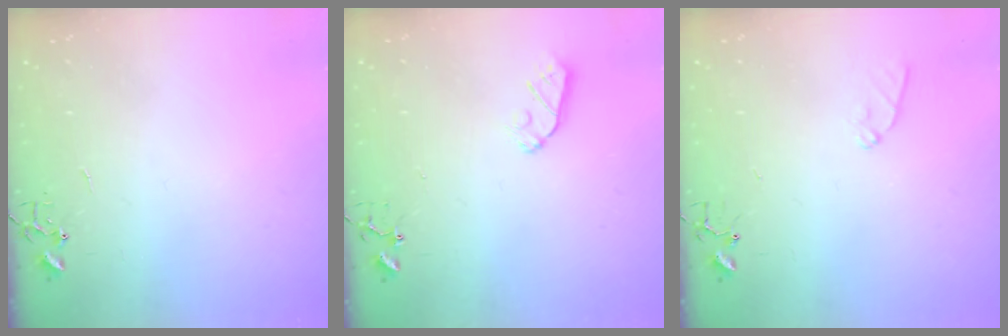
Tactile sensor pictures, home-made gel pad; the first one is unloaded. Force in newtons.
{"total": 5.5, "press": 5.4, "slide": 0.8}
{"total": 5.7, "press": 5.7, "slide": 0.6}